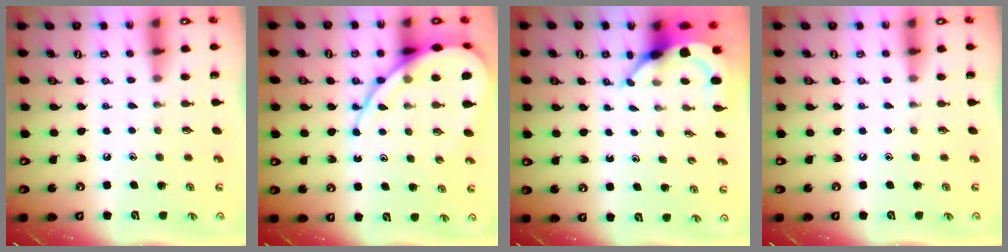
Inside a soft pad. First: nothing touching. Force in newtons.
{"total": 14.9, "press": 14.9, "slide": 1.6}
{"total": 5.4, "press": 5.4, "slide": 0.7}
{"total": 0.0}